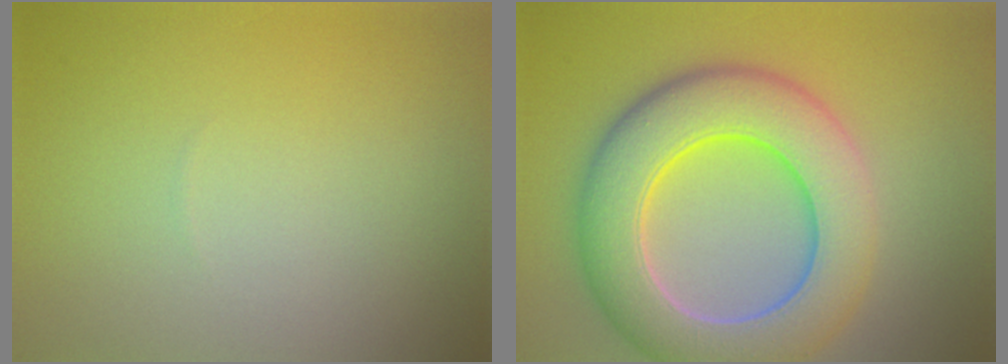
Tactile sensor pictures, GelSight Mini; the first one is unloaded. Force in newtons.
{"total": 9.6, "press": 9.6, "slide": 0.4}